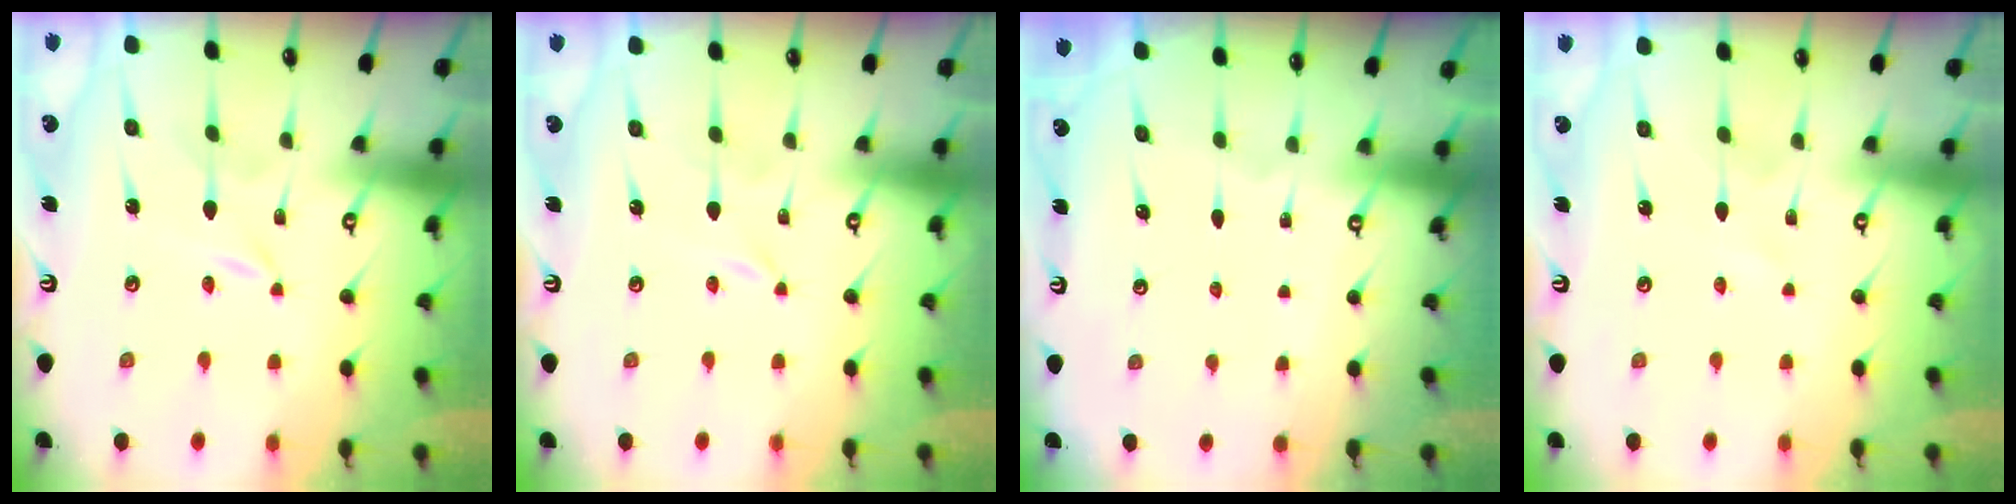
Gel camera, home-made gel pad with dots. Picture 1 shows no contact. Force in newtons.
{"total": 0.0}
{"total": 0.0}
{"total": 1.2, "press": 1.2, "slide": 0.2}